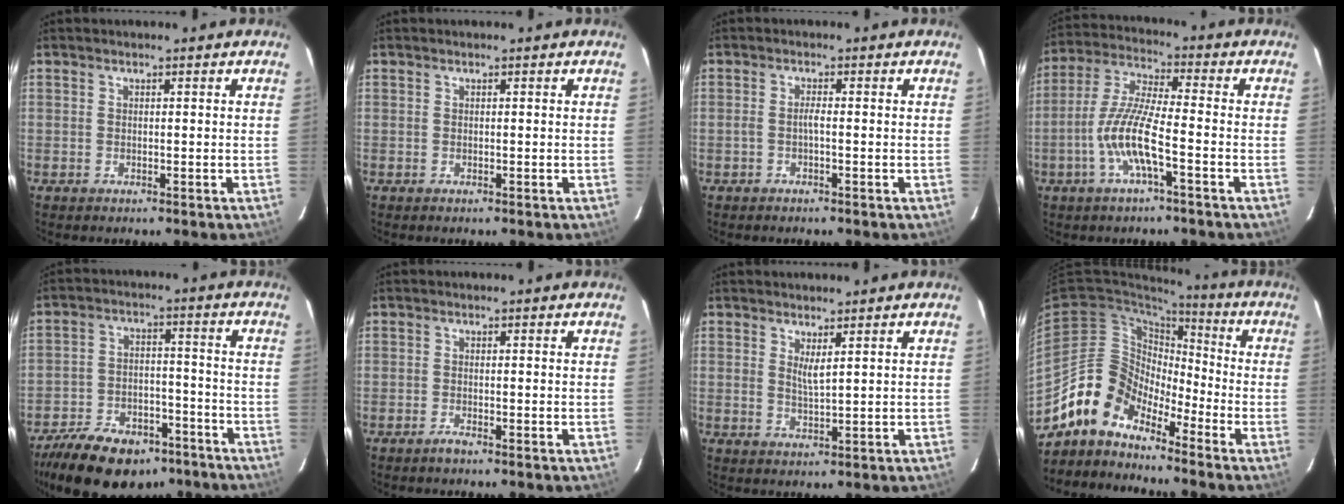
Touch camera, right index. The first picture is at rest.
{"total": 0.0}
{"total": 1.3, "force": [-0.6, 0.0, 1.2], "torque": [-0.025, 0.003, -0.012]}
{"total": 10.2, "force": [-3.9, 1.3, 9.4], "torque": [-0.203, -0.001, -0.076]}
{"total": 20.5, "force": [-15.2, 10.0, 9.5], "torque": [-0.205, 0.008, -0.220]}
{"total": 1.2, "force": [-1.0, 0.1, 0.7], "torque": [-0.016, -0.002, -0.020]}
{"total": 2.4, "force": [1.3, 0.4, 2.0], "torque": [-0.036, -0.004, 0.022]}
{"total": 10.9, "force": [-8.9, 5.6, 3.0], "torque": [-0.057, 0.036, -0.184]}